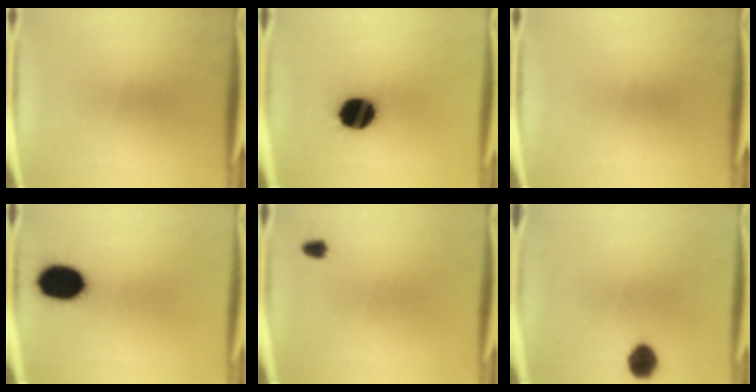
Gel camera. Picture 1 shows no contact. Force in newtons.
{"total": 15.0}
{"total": 0.0}
{"total": 12.8}
{"total": 1.5}
{"total": 5.6}